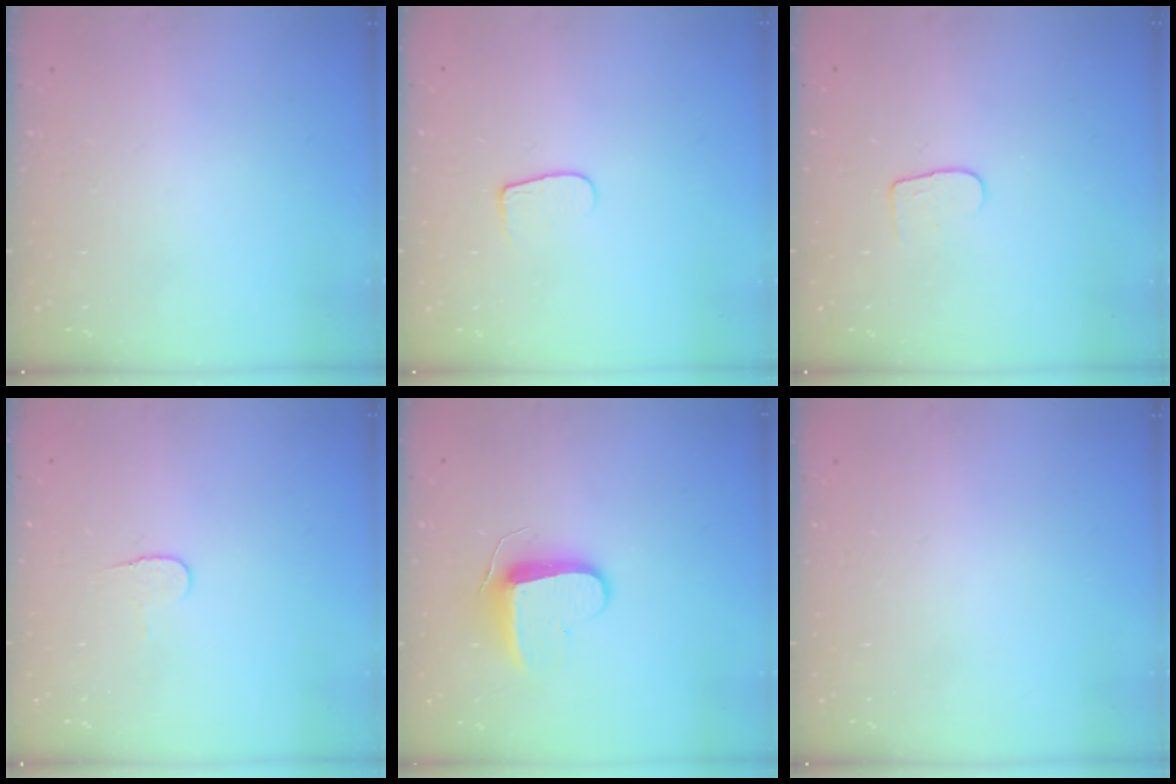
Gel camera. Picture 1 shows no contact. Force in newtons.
{"total": 5.9, "press": 5.9, "slide": 0.6}
{"total": 4.3, "press": 4.3, "slide": 0.5}
{"total": 4.1, "press": 4.1, "slide": 0.4}
{"total": 9.5, "press": 9.5, "slide": 0.8}
{"total": 0.0}